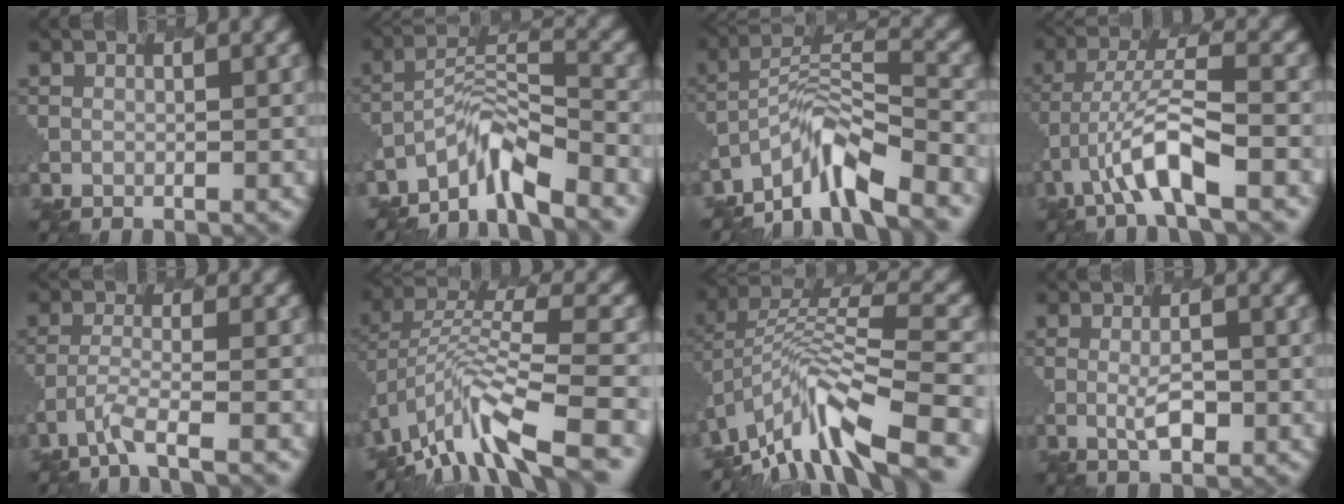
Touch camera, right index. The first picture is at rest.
{"total": 5.1, "force": [-4.4, 0.7, 2.5], "torque": [-0.055, 0.009, -0.091]}
{"total": 6.5, "force": [-5.3, 1.2, 3.7], "torque": [-0.073, 0.012, -0.109]}
{"total": 5.4, "force": [-2.8, 0.9, 4.6], "torque": [-0.100, 0.013, -0.060]}
{"total": 2.7, "force": [-2.2, 0.0, 1.6], "torque": [-0.040, 0.000, -0.058]}
{"total": 8.2, "force": [-4.7, 2.6, 6.2], "torque": [-0.122, 0.010, -0.096]}
{"total": 9.6, "force": [-5.4, 3.0, 7.3], "torque": [-0.142, 0.024, -0.102]}
{"total": 1.4, "force": [-0.1, 0.3, 1.4], "torque": [-0.040, -0.004, -0.005]}